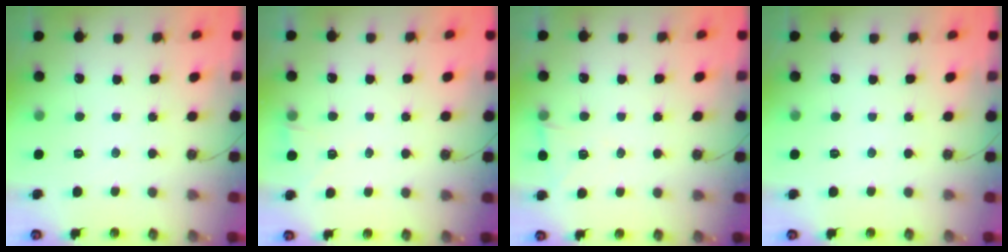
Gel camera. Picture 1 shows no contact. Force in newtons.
{"total": 2.7, "press": 2.3, "slide": 1.5}
{"total": 6.0, "press": 4.8, "slide": 3.6}
{"total": 0.0}